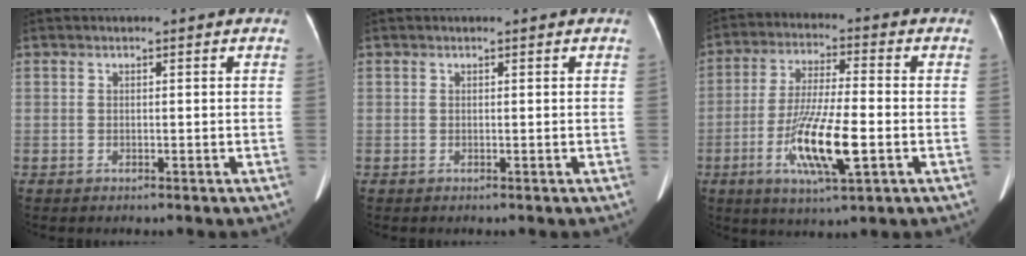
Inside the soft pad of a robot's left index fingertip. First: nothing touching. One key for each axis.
{"total": 0.0}
{"total": 12.3, "fx": -3.7, "fy": 1.8, "fz": 11.6, "tx": -0.225, "ty": -0.015, "tz": -0.066}